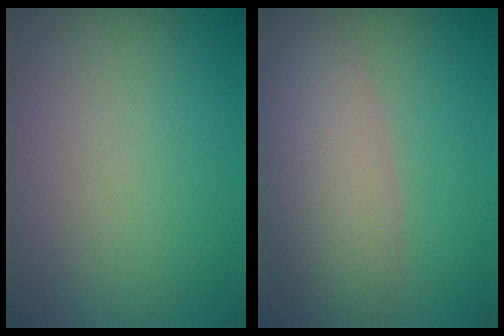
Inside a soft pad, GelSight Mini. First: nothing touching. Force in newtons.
{"total": 6.8, "press": 6.8, "slide": 0.7}